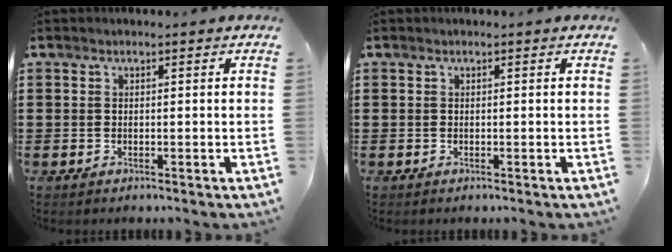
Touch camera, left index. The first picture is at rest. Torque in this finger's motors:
{"motor_torque": [0.01, 0.01, 0.00, -0.01]}